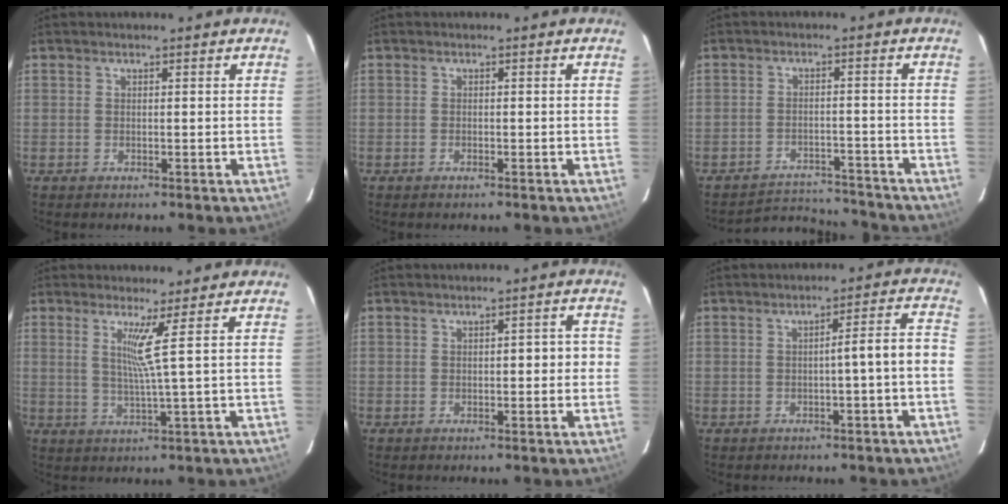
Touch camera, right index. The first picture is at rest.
{"total": 0.5, "force": [-0.4, 0.1, 0.3], "torque": [-0.010, -0.002, -0.005]}
{"total": 7.3, "force": [-7.1, 0.9, -1.4], "torque": [0.018, 0.018, -0.105]}
{"total": 4.2, "force": [1.4, -1.9, 3.4], "torque": [-0.066, -0.015, 0.032]}
{"total": 2.7, "force": [-0.1, 1.2, 2.4], "torque": [-0.024, 0.017, -0.002]}
{"total": 4.5, "force": [-1.3, -0.3, 4.4], "torque": [-0.053, 0.017, -0.018]}